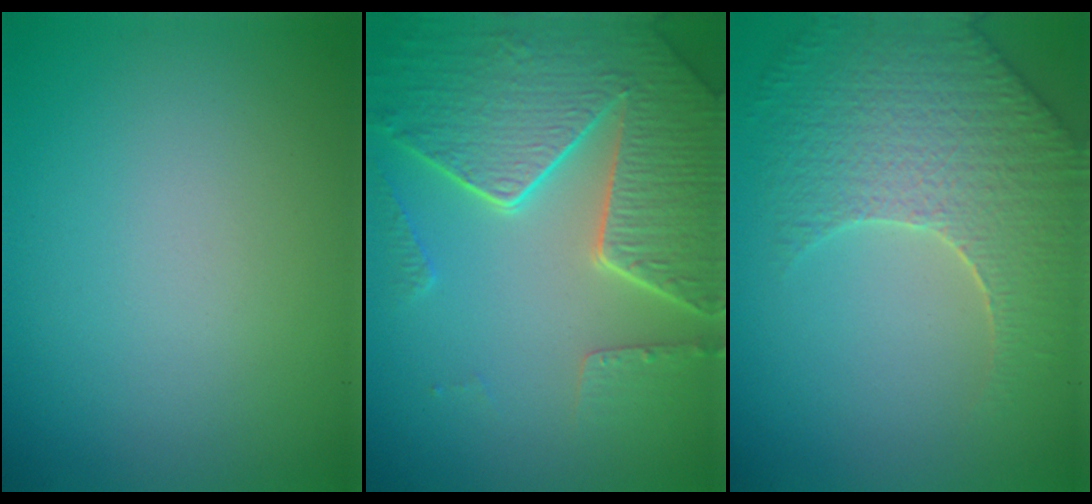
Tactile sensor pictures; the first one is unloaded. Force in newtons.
{"total": 8.1, "press": 5.9, "slide": 5.5}
{"total": 6.5, "press": 5.3, "slide": 3.7}